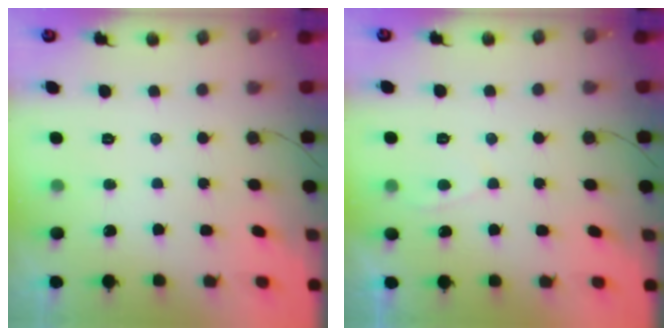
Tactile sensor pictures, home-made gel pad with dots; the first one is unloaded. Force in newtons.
{"total": 2.7, "press": 2.7, "slide": 0.2}